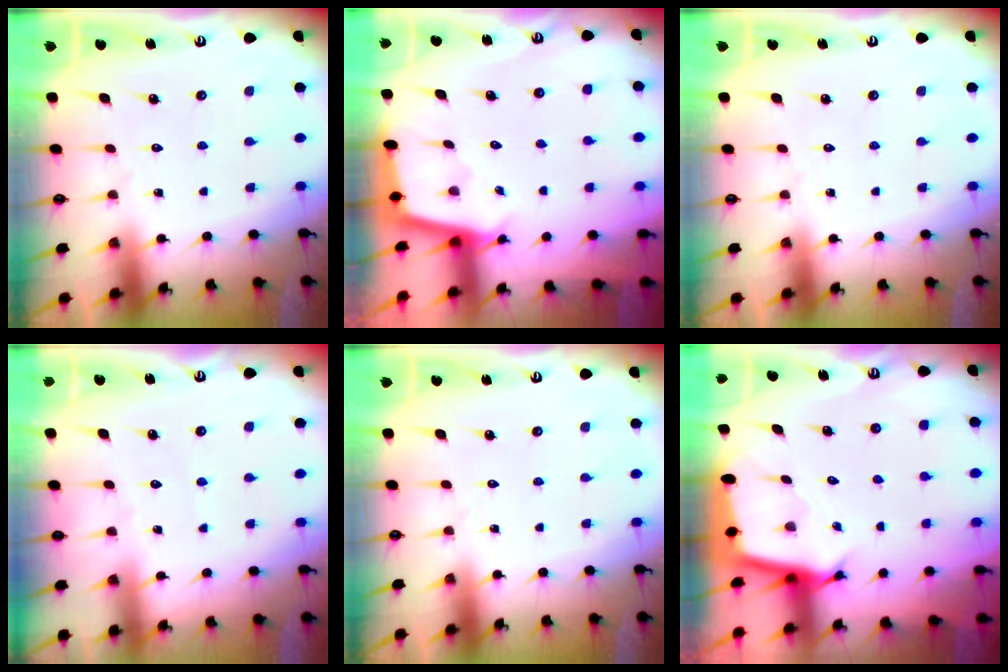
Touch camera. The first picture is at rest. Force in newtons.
{"total": 2.5, "press": 2.5, "slide": 0.1}
{"total": 0.0}
{"total": 2.9, "press": 2.9, "slide": 0.4}
{"total": 0.0}
{"total": 2.7, "press": 2.7, "slide": 0.1}